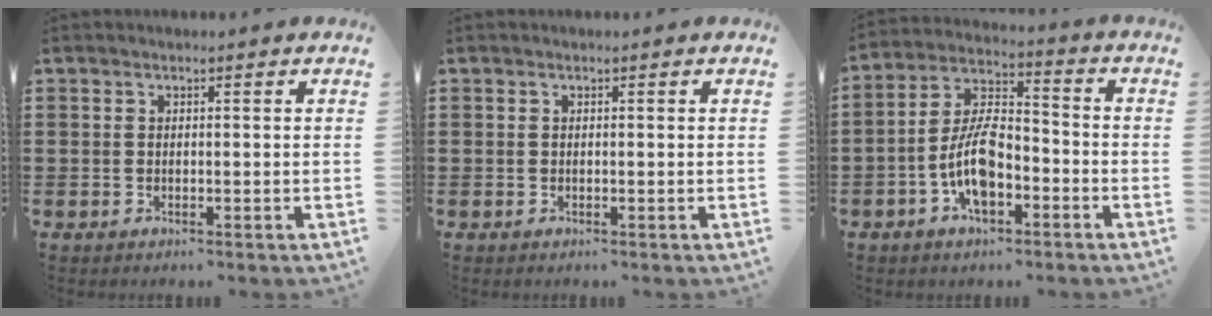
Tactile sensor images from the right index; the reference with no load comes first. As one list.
[{"total": 0.0}, {"total": 8.8, "force": [-3.4, 4.1, 7.0], "torque": [-0.157, 0.004, -0.067]}]